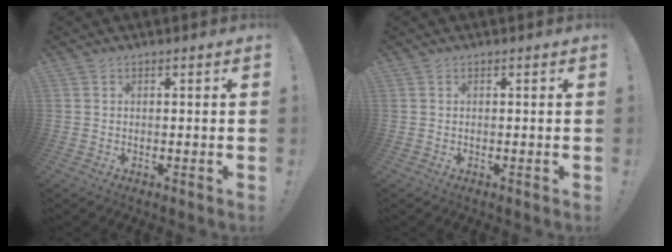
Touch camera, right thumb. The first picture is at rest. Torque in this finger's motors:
{"motor_torque": [0.00, 0.00, -0.04, 0.02, 0.00]}